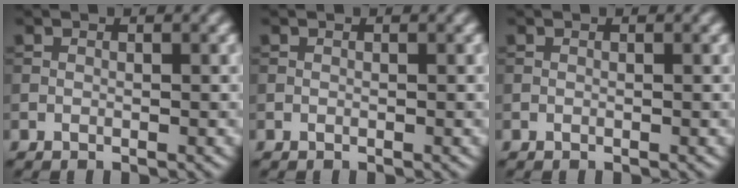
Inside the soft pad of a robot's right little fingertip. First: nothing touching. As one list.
[{"total": 0.0}, {"total": 0.0}]